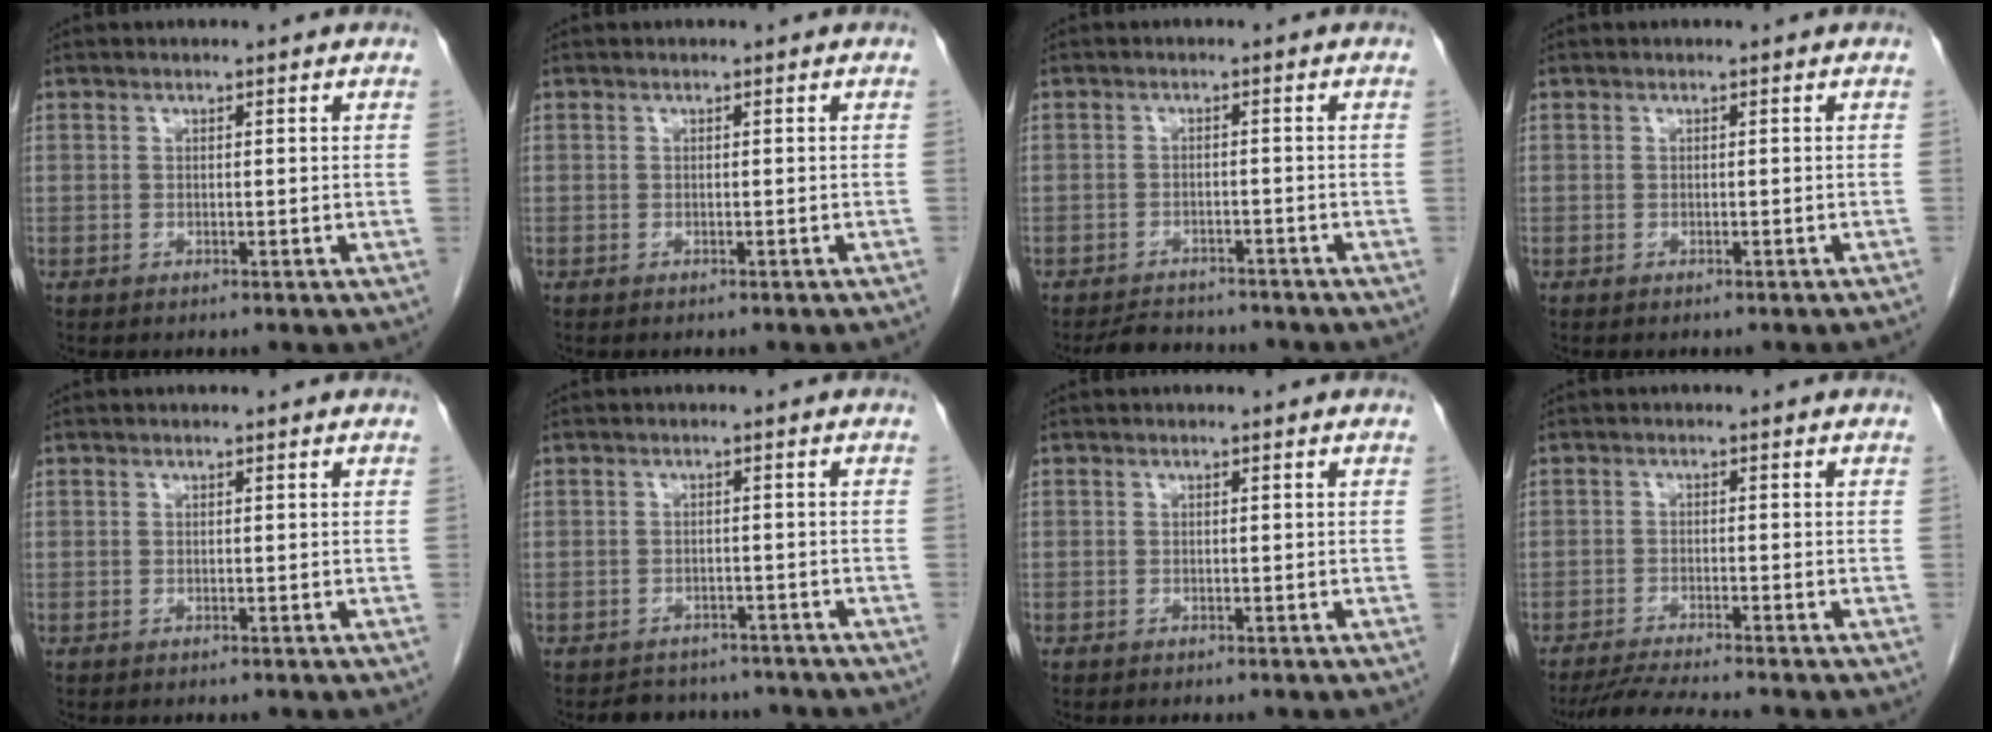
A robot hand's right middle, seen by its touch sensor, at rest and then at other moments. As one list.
[{"total": 0.8, "force": [-0.7, -0.1, 0.4], "torque": [-0.003, 0.001, -0.007]}, {"total": 5.3, "force": [-5.0, 1.5, 1.0], "torque": [-0.017, -0.007, -0.073]}, {"total": 1.1, "force": [-1.0, -0.2, 0.5], "torque": [-0.005, 0.002, -0.012]}, {"total": 0.0}, {"total": 5.6, "force": [-5.1, 2.4, 0.3], "torque": [0.000, 0.007, -0.061]}, {"total": 0.0}, {"total": 5.4, "force": [-4.8, -1.3, 2.1], "torque": [-0.041, -0.025, -0.085]}]